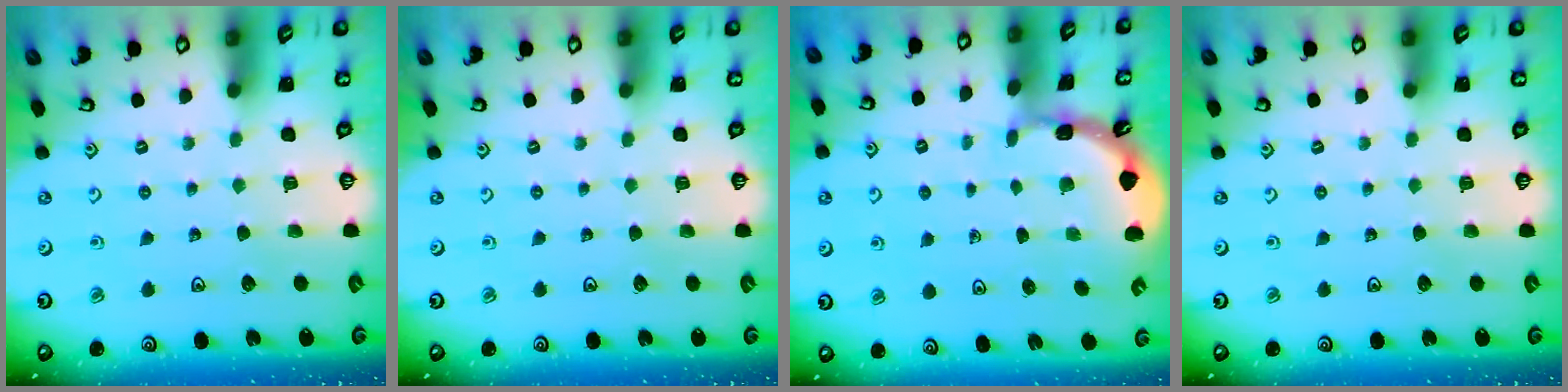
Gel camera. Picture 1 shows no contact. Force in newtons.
{"total": 0.0}
{"total": 1.7, "press": 1.7, "slide": 0.1}
{"total": 0.0}